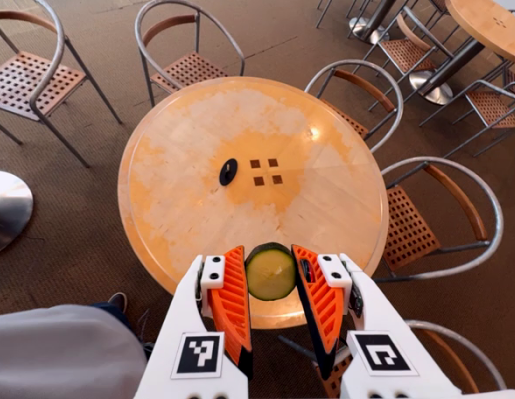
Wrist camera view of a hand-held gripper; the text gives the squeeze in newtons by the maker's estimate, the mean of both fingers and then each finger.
{"total": 8.5, "left": 8.4, "right": 8.6}